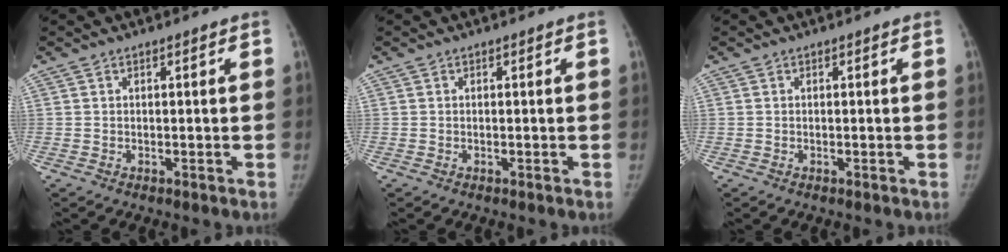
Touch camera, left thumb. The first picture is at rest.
{"total": 0.0}
{"total": 0.0}